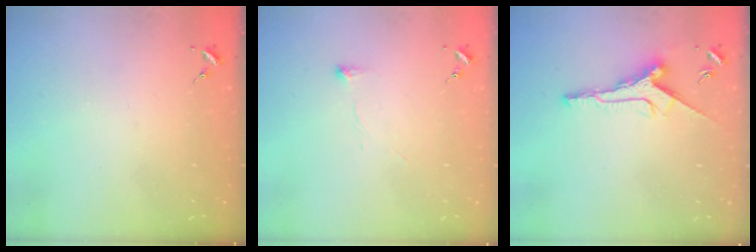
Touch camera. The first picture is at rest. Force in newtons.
{"total": 6.5, "press": 6.4, "slide": 0.9}
{"total": 10.0, "press": 10.0, "slide": 0.3}